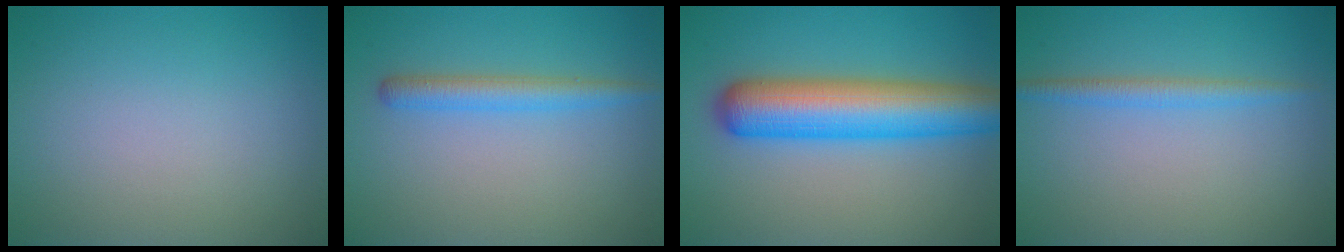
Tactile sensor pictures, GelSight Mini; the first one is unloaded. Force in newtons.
{"total": 2.6, "press": 2.6, "slide": 0.1}
{"total": 8.6, "press": 8.6, "slide": 0.2}
{"total": 1.9, "press": 1.9, "slide": 0.0}